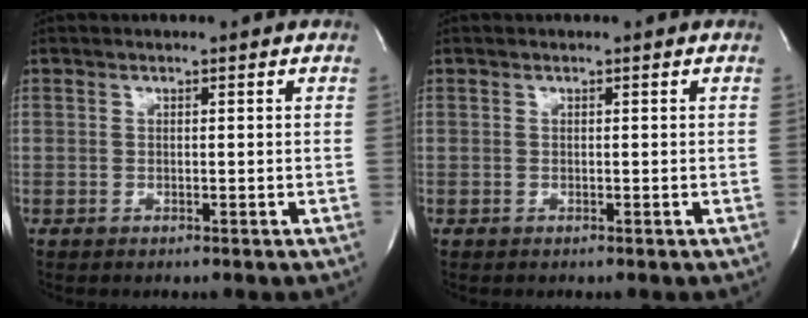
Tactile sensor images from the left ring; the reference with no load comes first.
{"total": 0.0}